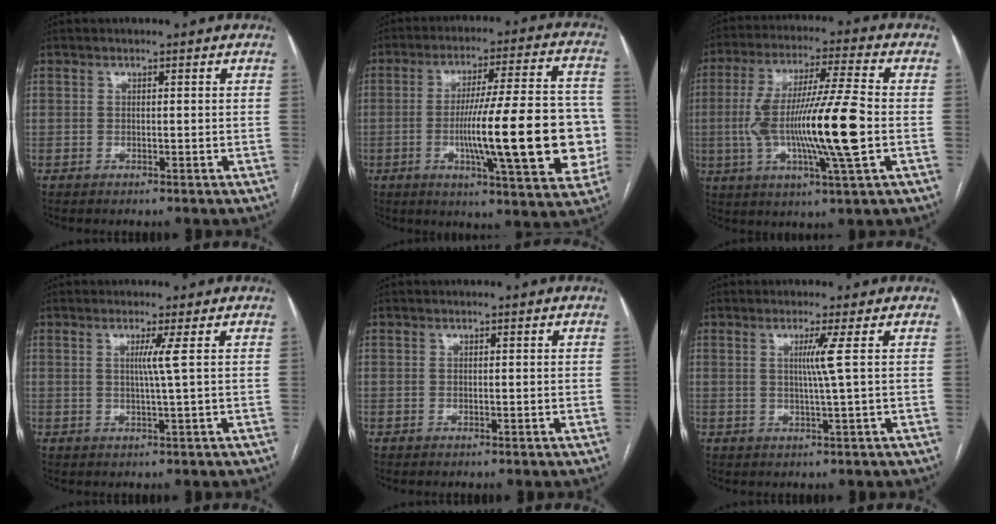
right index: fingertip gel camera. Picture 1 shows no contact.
{"total": 21.2, "force": [-3.7, 2.7, 20.7], "torque": [-0.266, 0.017, -0.045]}
{"total": 16.7, "force": [-2.2, 0.5, 16.6], "torque": [-0.311, -0.001, -0.040]}
{"total": 2.3, "force": [0.6, -1.1, 2.0], "torque": [-0.037, -0.004, 0.011]}
{"total": 0.0}
{"total": 2.9, "force": [0.6, -1.4, 2.5], "torque": [-0.049, -0.006, 0.015]}